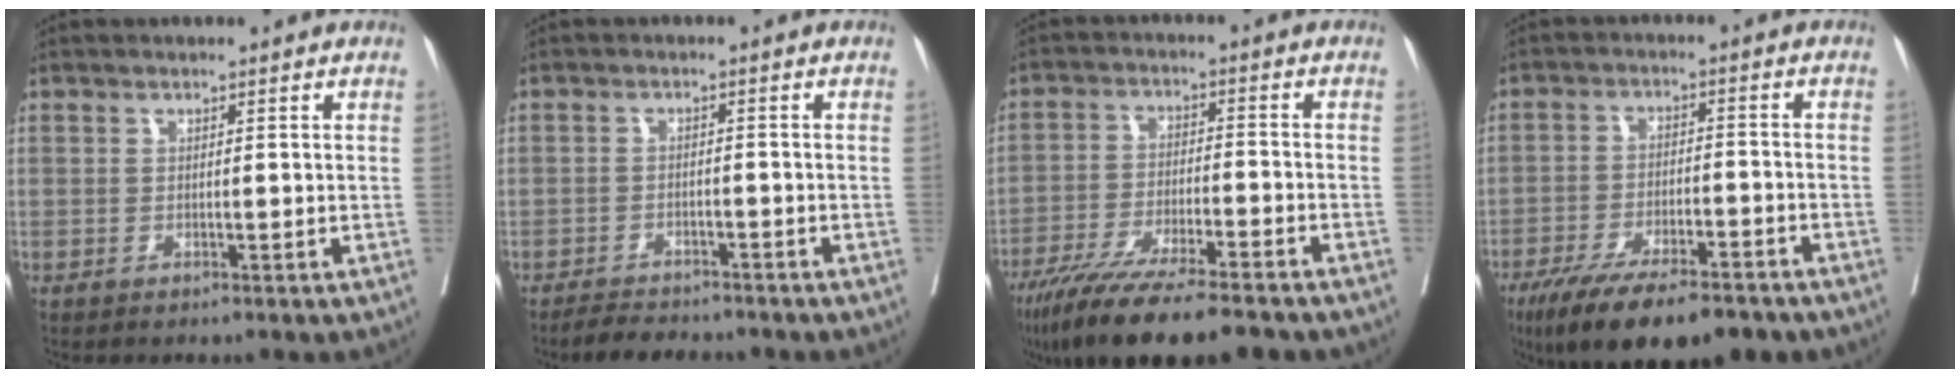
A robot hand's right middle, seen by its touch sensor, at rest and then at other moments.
{"total": 4.9, "force": [-4.6, 1.2, 1.4], "torque": [-0.023, -0.011, -0.074]}
{"total": 16.6, "force": [-13.2, 2.3, 9.8], "torque": [-0.161, -0.039, -0.215]}
{"total": 15.4, "force": [-11.5, 4.1, 9.3], "torque": [-0.143, -0.016, -0.182]}